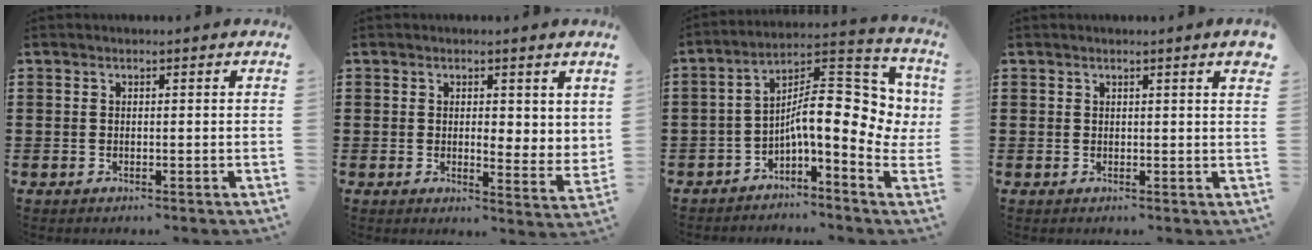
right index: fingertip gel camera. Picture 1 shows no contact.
{"total": 2.7, "force": [1.5, 1.4, 1.7], "torque": [-0.022, -0.004, 0.023]}
{"total": 12.4, "force": [0.2, 4.2, 11.7], "torque": [-0.173, -0.028, -0.004]}
{"total": 1.3, "force": [1.0, -0.1, 0.8], "torque": [-0.016, -0.001, 0.019]}